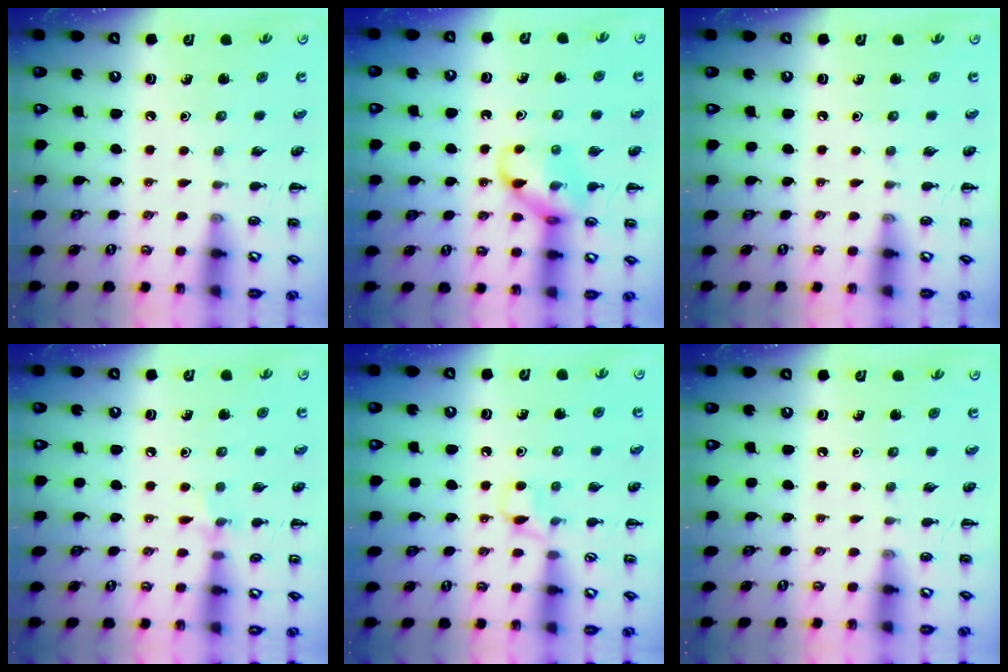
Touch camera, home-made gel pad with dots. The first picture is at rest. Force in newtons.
{"total": 11.1, "press": 11.1, "slide": 1.0}
{"total": 0.0}
{"total": 5.8, "press": 5.5, "slide": 1.9}
{"total": 4.0, "press": 3.7, "slide": 1.6}
{"total": 0.0}